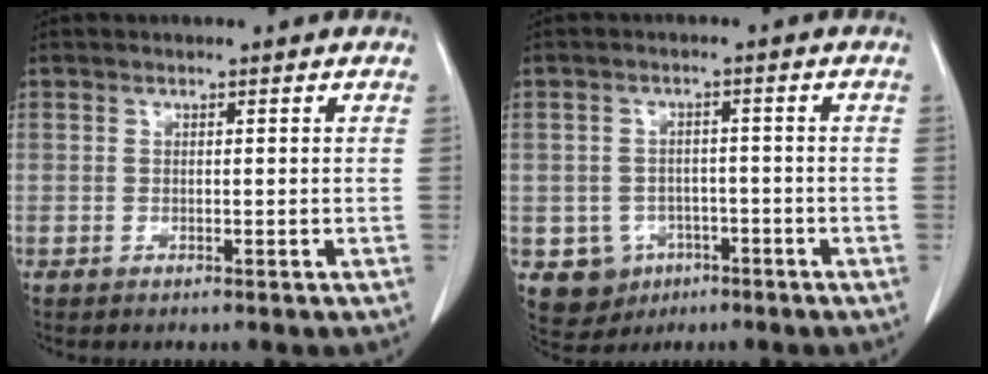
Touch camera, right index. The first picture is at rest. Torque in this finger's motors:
{"motor_torque": [-0.22, 0.06, -0.71, -0.20]}